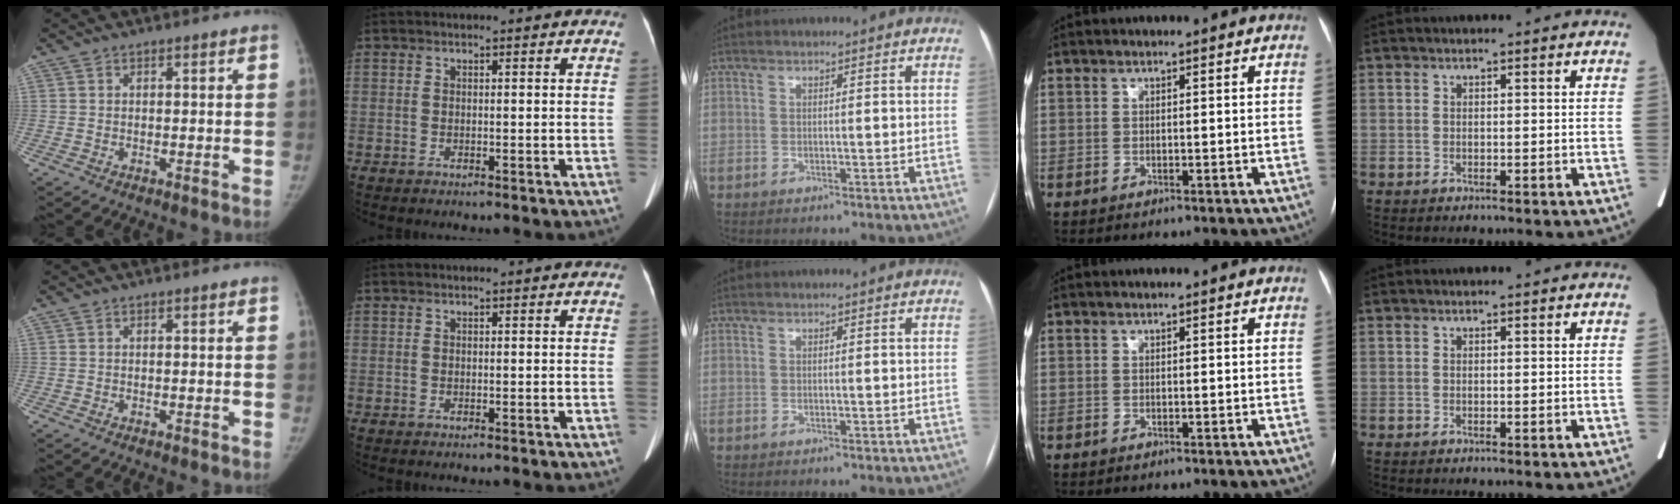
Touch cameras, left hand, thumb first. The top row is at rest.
{}